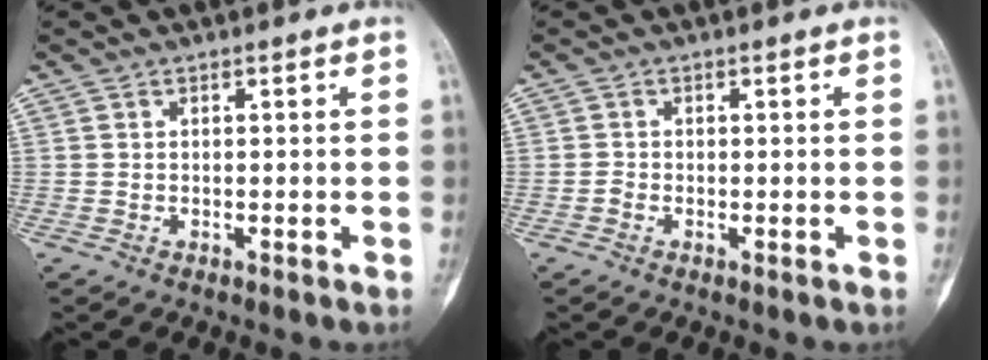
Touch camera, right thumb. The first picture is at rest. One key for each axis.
{"total": 0.8, "fx": -0.4, "fy": 0.6, "fz": 0.3, "tx": -0.004, "ty": 0.002, "tz": -0.012}